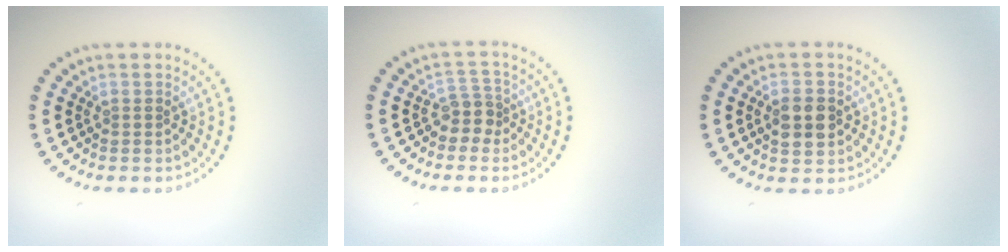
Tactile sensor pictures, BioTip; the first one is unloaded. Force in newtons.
{"total": 2.2, "press": 1.7, "slide": 1.4}
{"total": 3.2, "press": 3.2, "slide": 0.1}